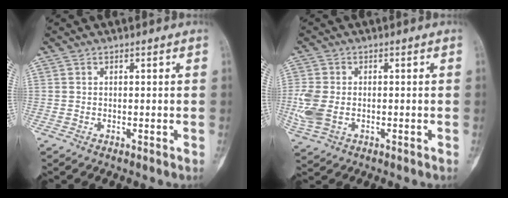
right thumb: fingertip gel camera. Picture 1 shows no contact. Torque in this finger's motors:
{"motor_torque": [1.54, 0.96, 1.11, -0.05, 0.11]}